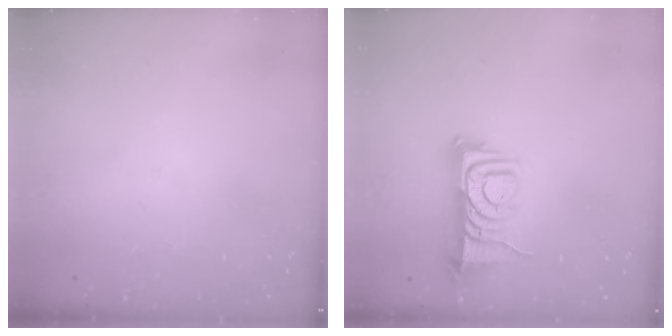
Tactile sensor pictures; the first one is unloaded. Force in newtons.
{"total": 9.5, "press": 9.5, "slide": 0.7}